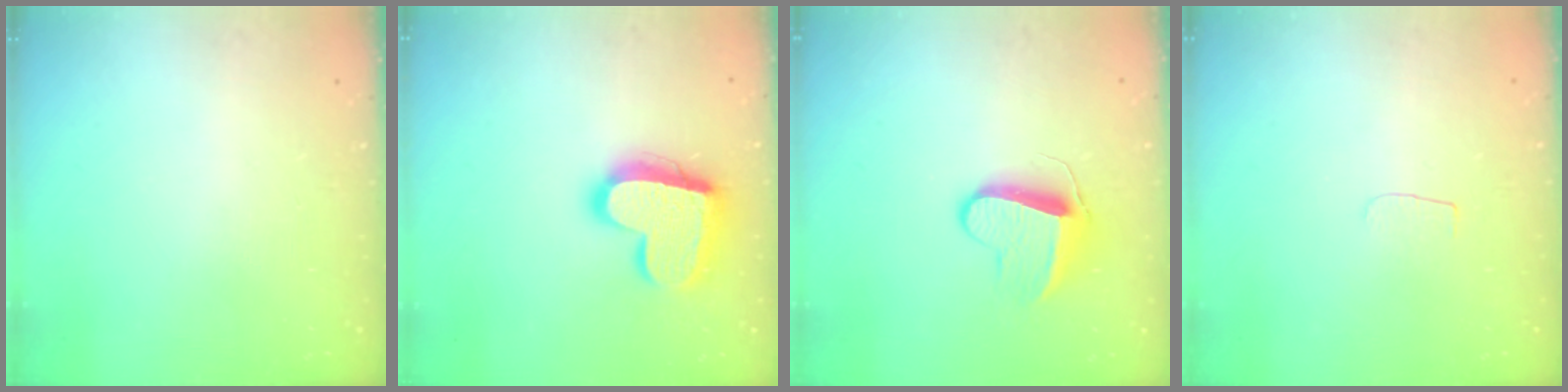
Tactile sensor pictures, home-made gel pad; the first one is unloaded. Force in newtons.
{"total": 18.2, "press": 18.2, "slide": 1.6}
{"total": 10.7, "press": 10.7, "slide": 0.7}
{"total": 3.1, "press": 3.1, "slide": 0.3}